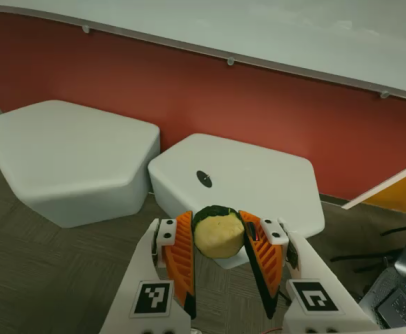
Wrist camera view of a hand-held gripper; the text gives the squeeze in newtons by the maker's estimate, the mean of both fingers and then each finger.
{"total": 10.8, "left": 11.3, "right": 10.2}